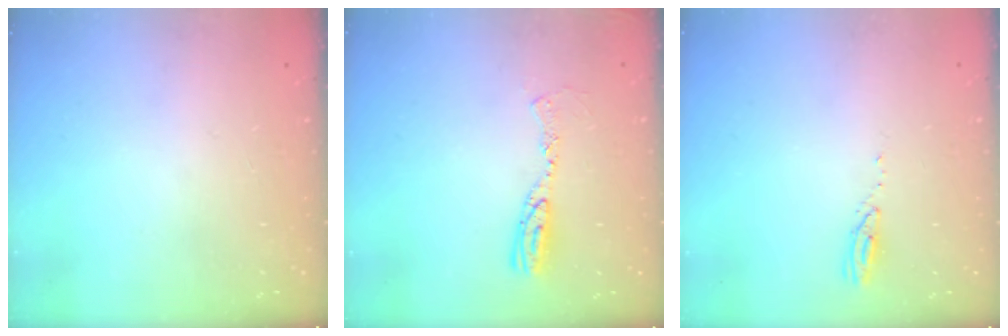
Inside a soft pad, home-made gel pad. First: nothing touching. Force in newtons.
{"total": 9.5, "press": 9.5, "slide": 0.9}
{"total": 3.0, "press": 2.9, "slide": 0.3}